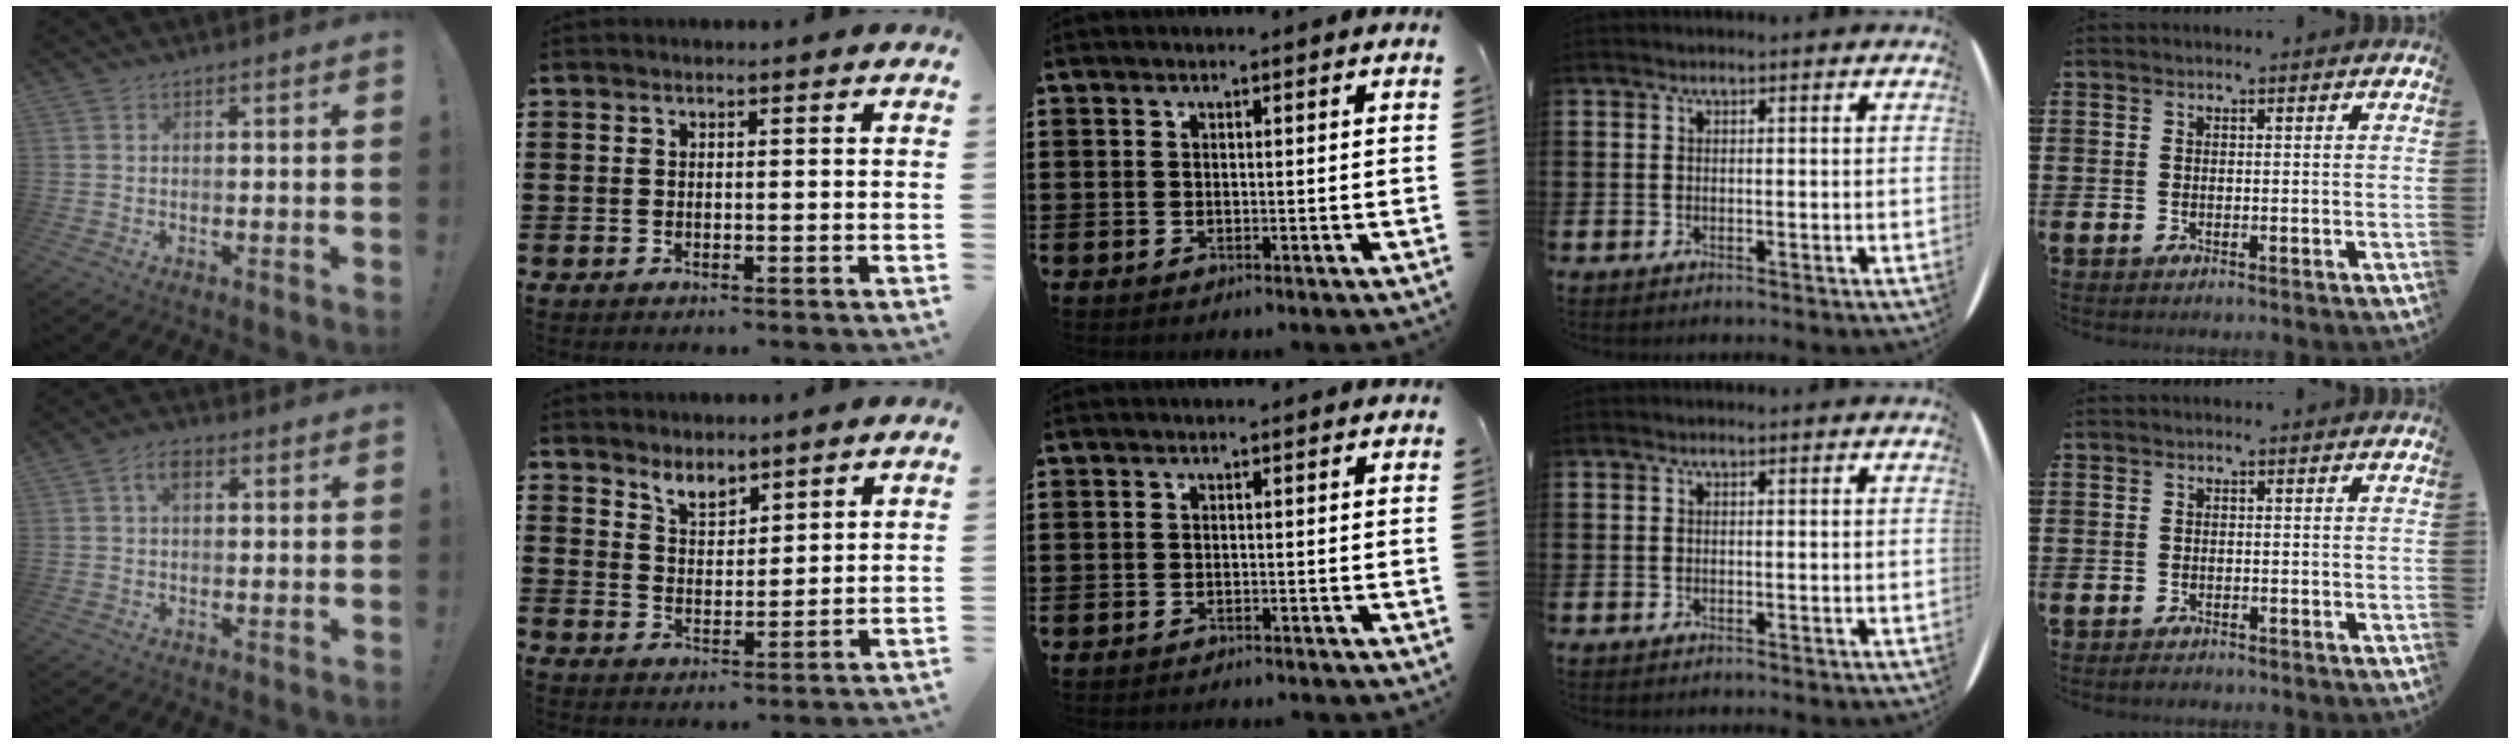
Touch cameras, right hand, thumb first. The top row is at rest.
{"thumb": {"total": 4.3, "force": [1.2, 2.5, 3.3], "torque": [-0.055, 0.007, 0.020]}, "index": {"total": 3.8, "force": [3.7, 0.8, 0.4], "torque": [-0.020, -0.007, 0.070]}, "middle": {"total": 0.9, "force": [-0.9, -0.1, 0.0], "torque": [-0.003, -0.001, -0.018]}, "little": {"total": 0.5, "force": [-0.4, 0.3, 0.0], "torque": [-0.006, 0.001, -0.010]}}